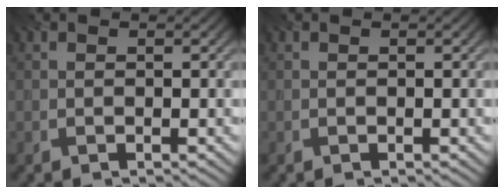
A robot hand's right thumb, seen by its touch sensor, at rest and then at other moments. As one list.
[{"total": 0.0}]